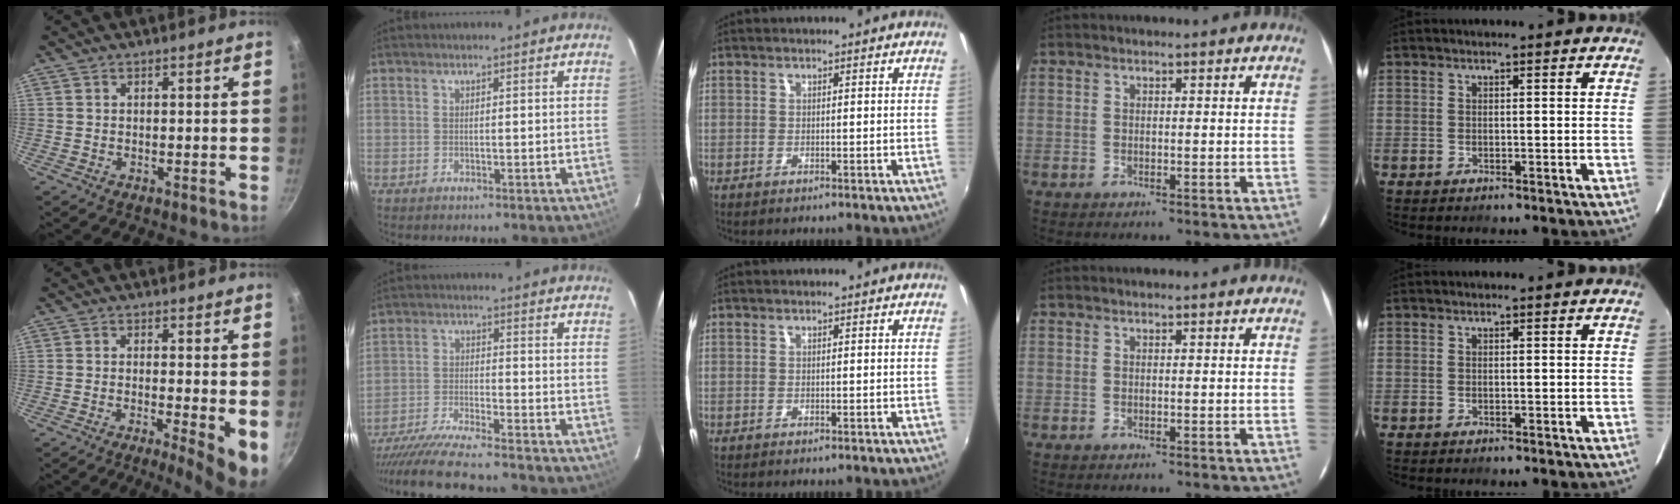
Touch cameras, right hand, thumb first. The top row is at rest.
{"thumb": {"total": 7.0, "force": [-1.4, 1.2, 6.8], "torque": [-0.093, -0.006, -0.020]}, "index": {"total": 17.5, "force": [-15.6, 1.2, 7.8], "torque": [-0.162, -0.033, -0.260]}}